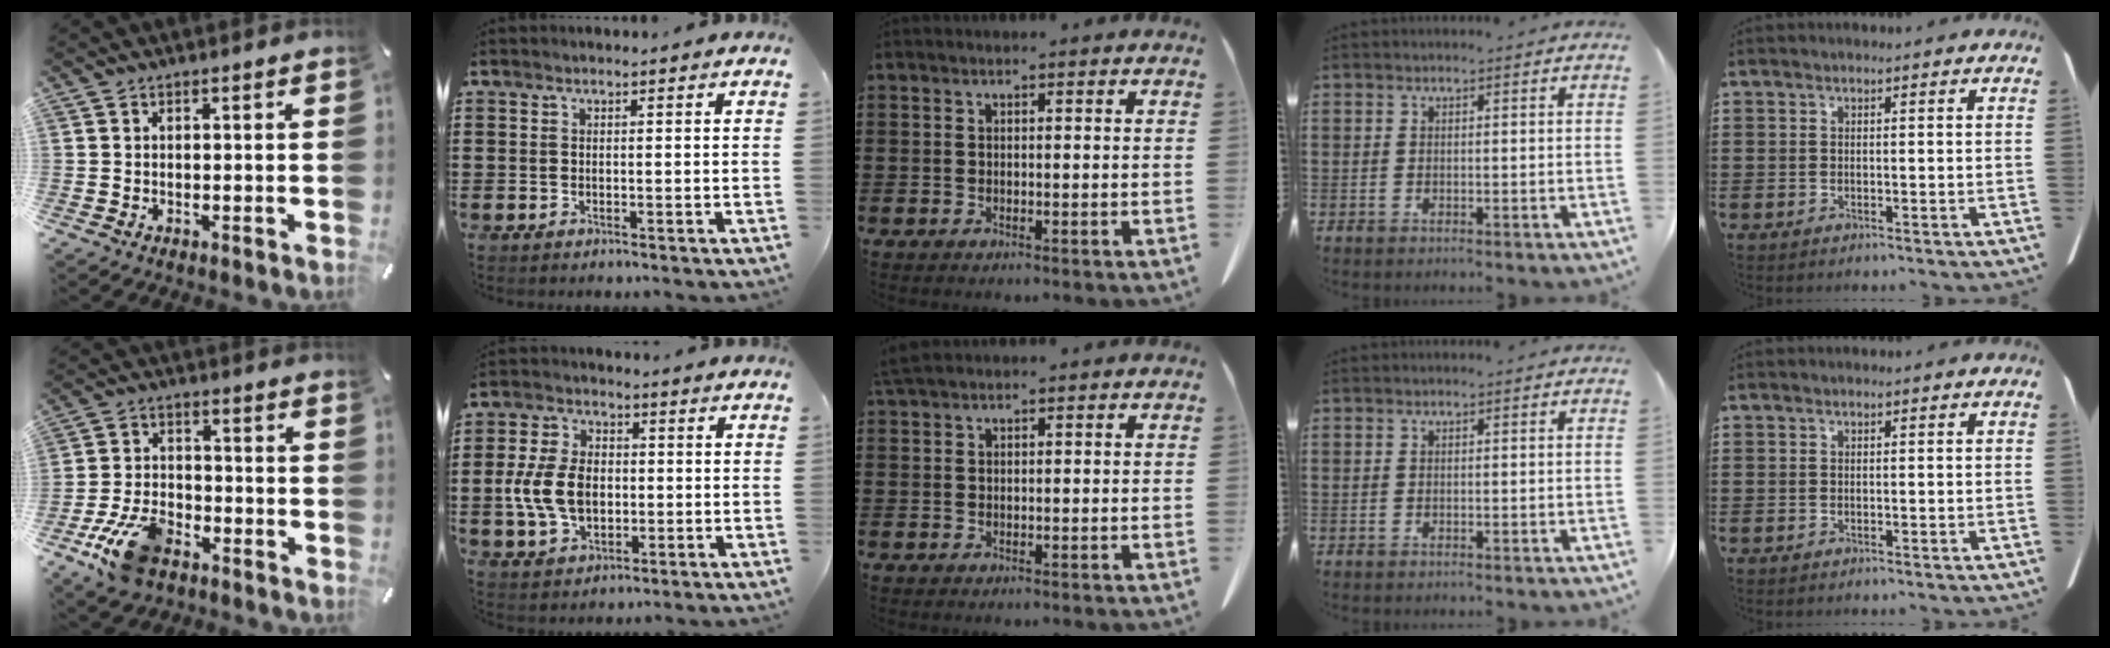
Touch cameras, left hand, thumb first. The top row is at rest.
{"thumb": {"total": 11.8, "force": [-6.9, 6.3, 7.1], "torque": [-0.139, 0.036, -0.124]}, "index": {"total": 8.7, "force": [-0.8, 6.0, 6.3], "torque": [-0.153, 0.008, -0.018]}, "middle": {"total": 1.7, "force": [1.4, 0.3, 0.9], "torque": [-0.023, -0.001, 0.028]}}